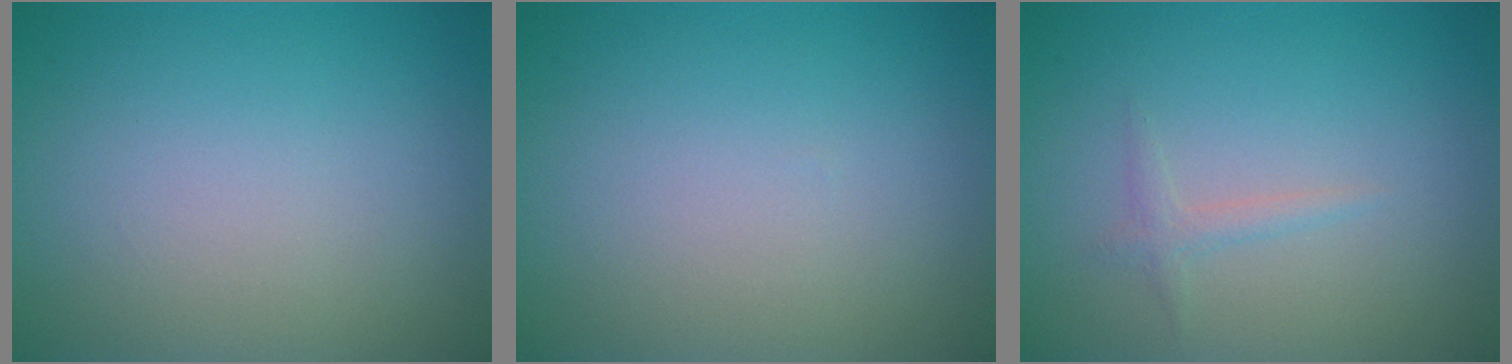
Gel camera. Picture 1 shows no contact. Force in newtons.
{"total": 0.0}
{"total": 1.0, "press": 1.0, "slide": 0.0}